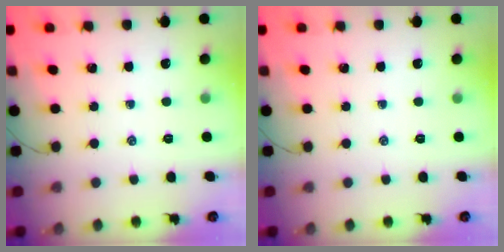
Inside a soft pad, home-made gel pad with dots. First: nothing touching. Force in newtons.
{"total": 0.0}